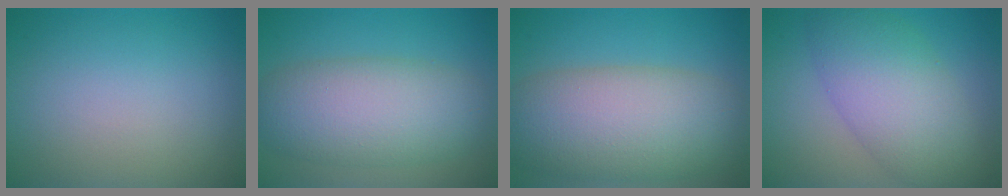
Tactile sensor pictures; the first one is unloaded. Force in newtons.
{"total": 7.7, "press": 7.7, "slide": 0.6}
{"total": 10.1, "press": 10.1, "slide": 0.6}
{"total": 7.6, "press": 7.6, "slide": 0.2}